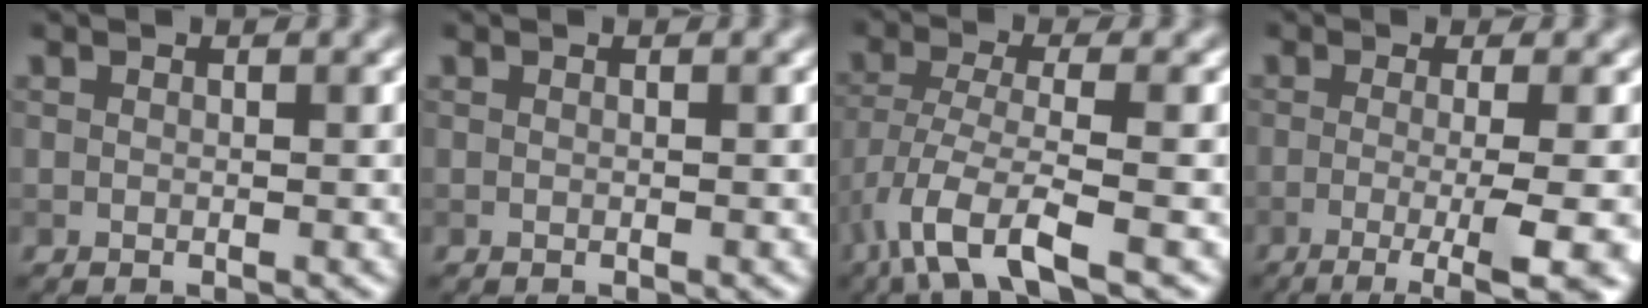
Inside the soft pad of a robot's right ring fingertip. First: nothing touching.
{"total": 0.0}
{"total": 5.8, "force": [-3.4, 1.5, 4.5], "torque": [-0.098, -0.011, -0.073]}
{"total": 7.5, "force": [-2.2, 2.0, 6.9], "torque": [-0.085, -0.018, -0.031]}